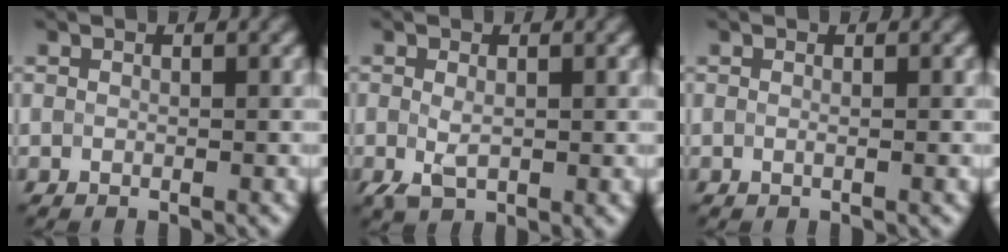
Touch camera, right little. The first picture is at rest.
{"total": 1.8, "force": [-0.6, 1.1, 1.3], "torque": [-0.042, -0.007, -0.006]}
{"total": 0.6, "force": [0.1, 0.4, 0.5], "torque": [0.001, -0.001, -0.015]}